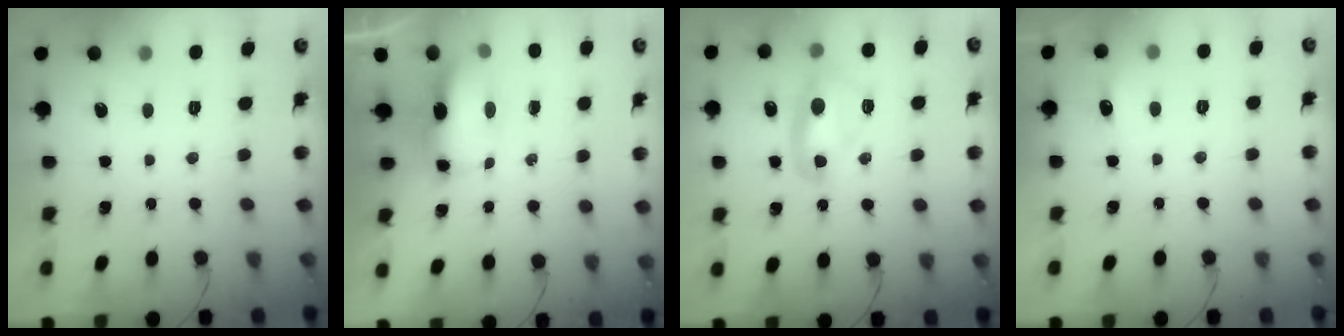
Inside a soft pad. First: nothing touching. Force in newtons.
{"total": 8.0, "press": 7.7, "slide": 1.8}
{"total": 9.9, "press": 9.8, "slide": 1.0}
{"total": 4.8, "press": 4.6, "slide": 1.6}